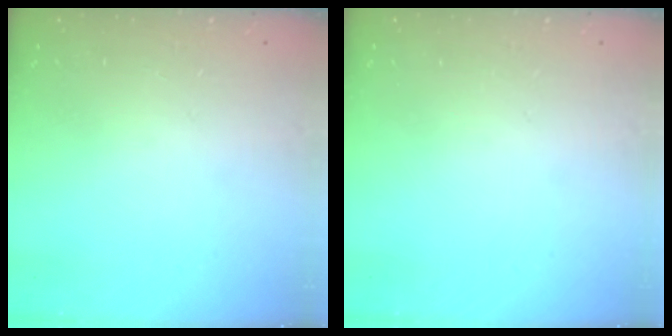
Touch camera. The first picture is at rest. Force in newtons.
{"total": 0.0}